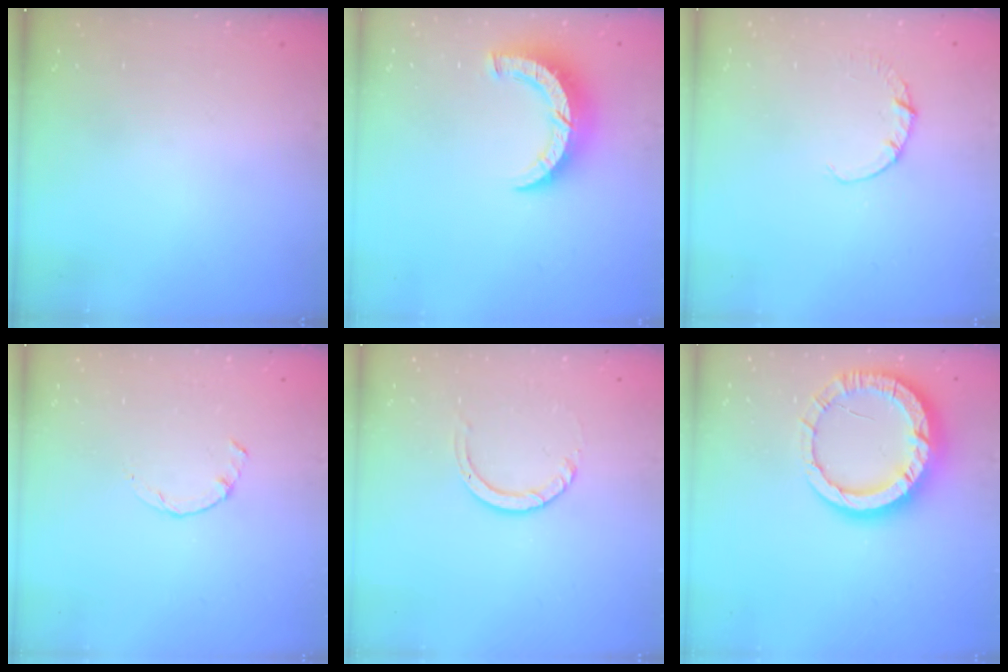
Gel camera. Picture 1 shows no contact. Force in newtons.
{"total": 8.0, "press": 7.9, "slide": 0.9}
{"total": 1.9, "press": 1.9, "slide": 0.3}
{"total": 0.8, "press": 0.7, "slide": 0.2}
{"total": 3.1, "press": 3.1, "slide": 0.3}
{"total": 14.6, "press": 14.5, "slide": 1.4}